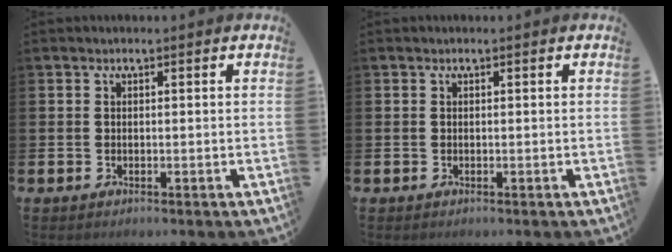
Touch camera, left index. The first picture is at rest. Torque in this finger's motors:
{"motor_torque": [0.00, 0.00, 0.00, 0.00]}